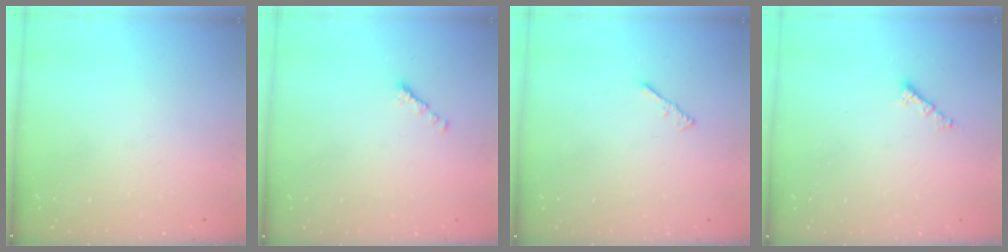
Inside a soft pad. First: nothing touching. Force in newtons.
{"total": 1.5, "press": 1.4, "slide": 0.5}
{"total": 1.5, "press": 1.4, "slide": 0.4}
{"total": 1.8, "press": 1.8, "slide": 0.2}